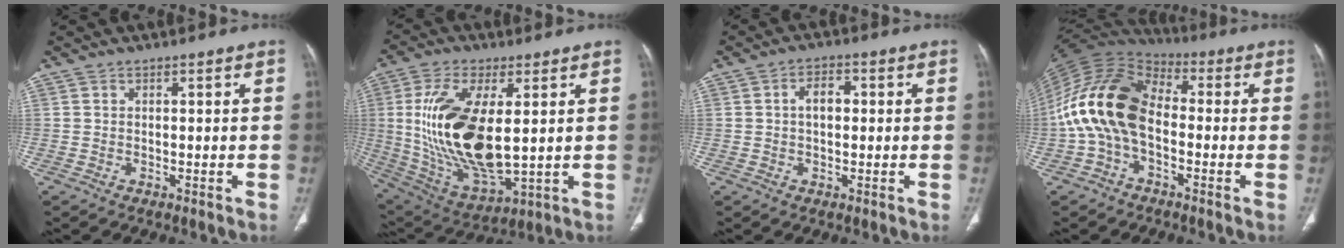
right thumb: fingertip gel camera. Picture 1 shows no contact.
{"total": 21.0, "force": [2.1, 9.5, 18.6], "torque": [-0.373, -0.022, 0.055]}
{"total": 4.1, "force": [0.3, 2.5, 3.2], "torque": [-0.051, 0.012, 0.003]}
{"total": 16.6, "force": [-1.8, 10.3, 12.9], "torque": [-0.248, 0.042, -0.043]}